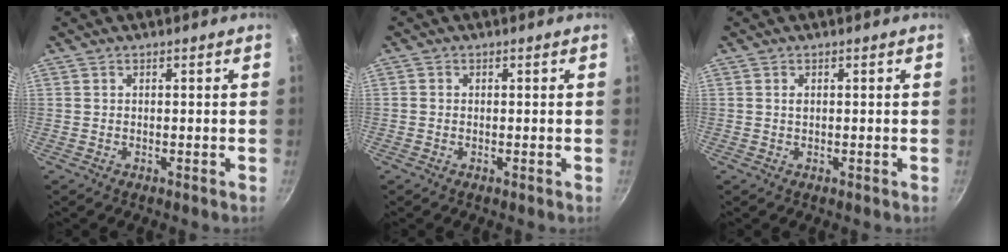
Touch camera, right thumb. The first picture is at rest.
{"total": 0.6, "force": [-0.1, 0.5, 0.1], "torque": [-0.001, 0.001, -0.005]}
{"total": 0.8, "force": [0.2, 0.4, 0.6], "torque": [-0.010, 0.001, 0.004]}